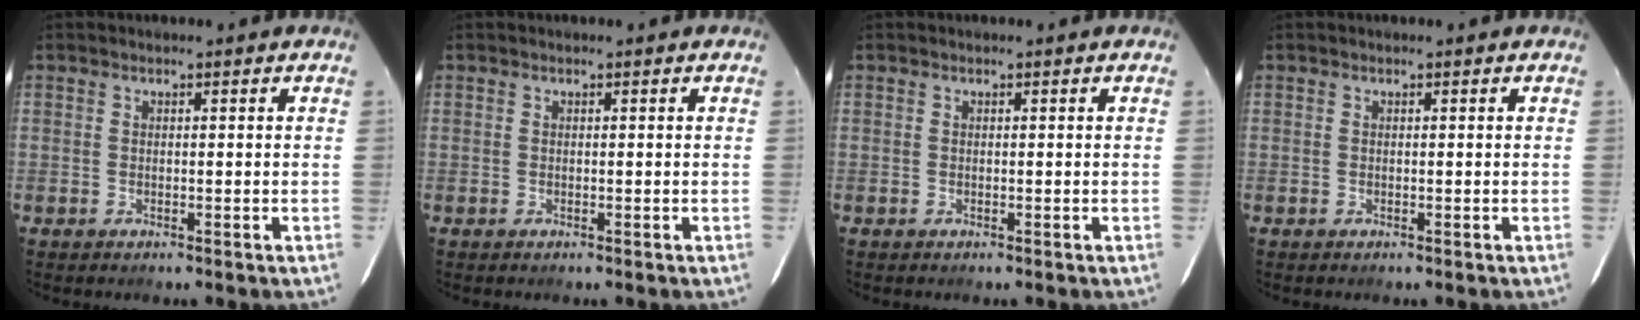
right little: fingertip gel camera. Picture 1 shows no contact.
{"total": 0.0}
{"total": 0.0}
{"total": 0.0}